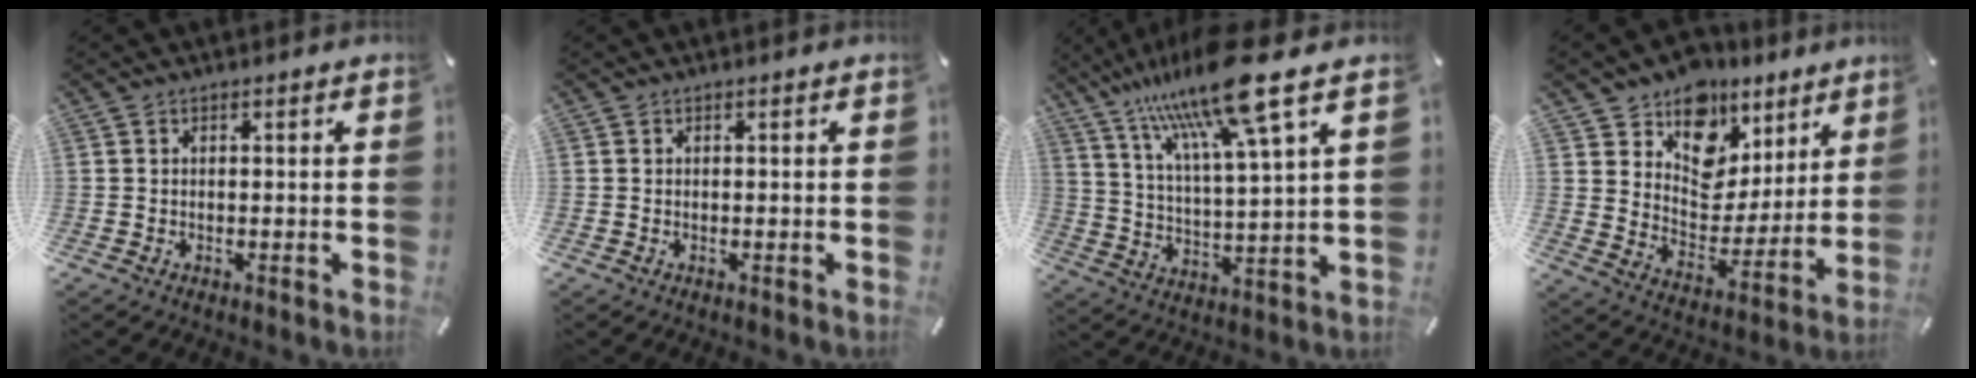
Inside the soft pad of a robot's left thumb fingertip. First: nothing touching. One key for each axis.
{"total": 0.0}
{"total": 18.2, "fx": 13.1, "fy": 2.8, "fz": 12.3, "tx": -0.251, "ty": -0.070, "tz": 0.213}
{"total": 11.6, "fx": 7.7, "fy": 8.5, "fz": 1.7, "tx": -0.027, "ty": -0.082, "tz": 0.144}